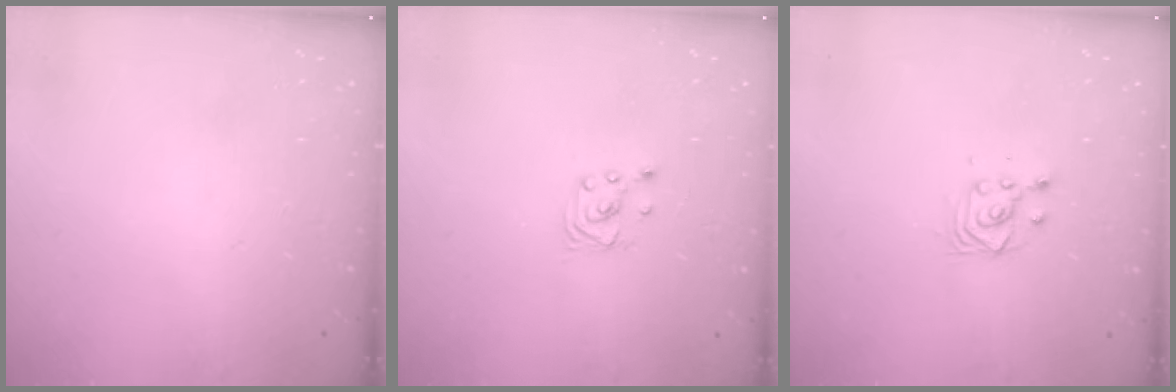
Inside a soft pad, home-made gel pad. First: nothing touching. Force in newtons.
{"total": 1.7, "press": 1.6, "slide": 0.1}
{"total": 3.3, "press": 3.2, "slide": 0.7}